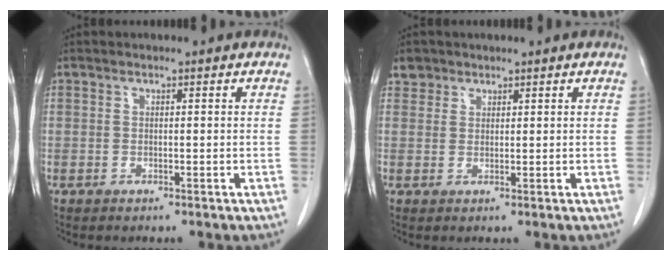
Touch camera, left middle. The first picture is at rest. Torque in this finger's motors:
{"motor_torque": [0.03, -0.02, 0.01, 0.01]}